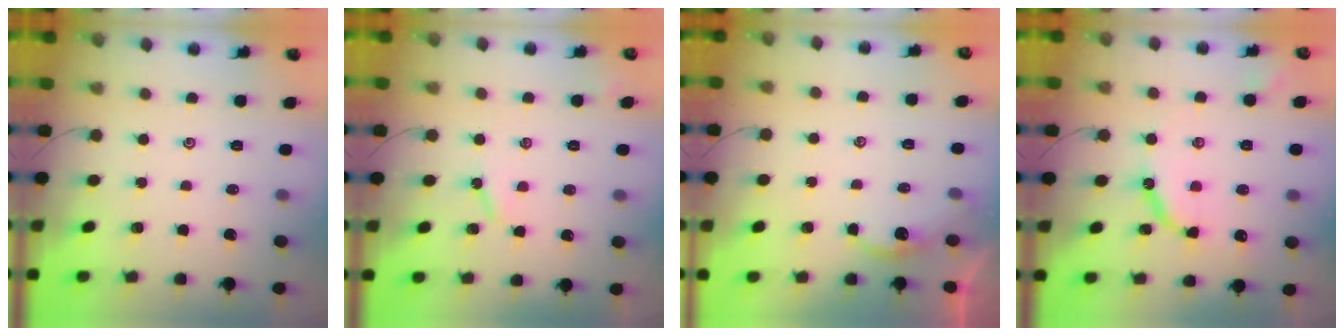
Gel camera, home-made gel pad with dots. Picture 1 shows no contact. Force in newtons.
{"total": 4.4, "press": 4.3, "slide": 0.5}
{"total": 1.6, "press": 1.5, "slide": 0.2}
{"total": 10.8, "press": 10.8, "slide": 1.1}